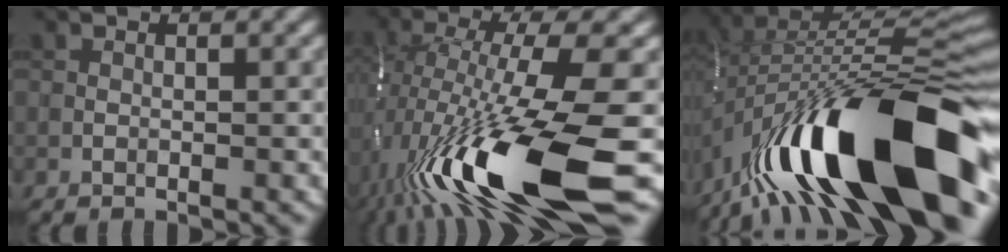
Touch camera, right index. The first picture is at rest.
{"total": 15.8, "force": [-5.4, 3.3, 14.5], "torque": [-0.276, -0.014, -0.084]}
{"total": 17.3, "force": [-8.8, 6.9, 13.2], "torque": [-0.208, 0.010, -0.151]}